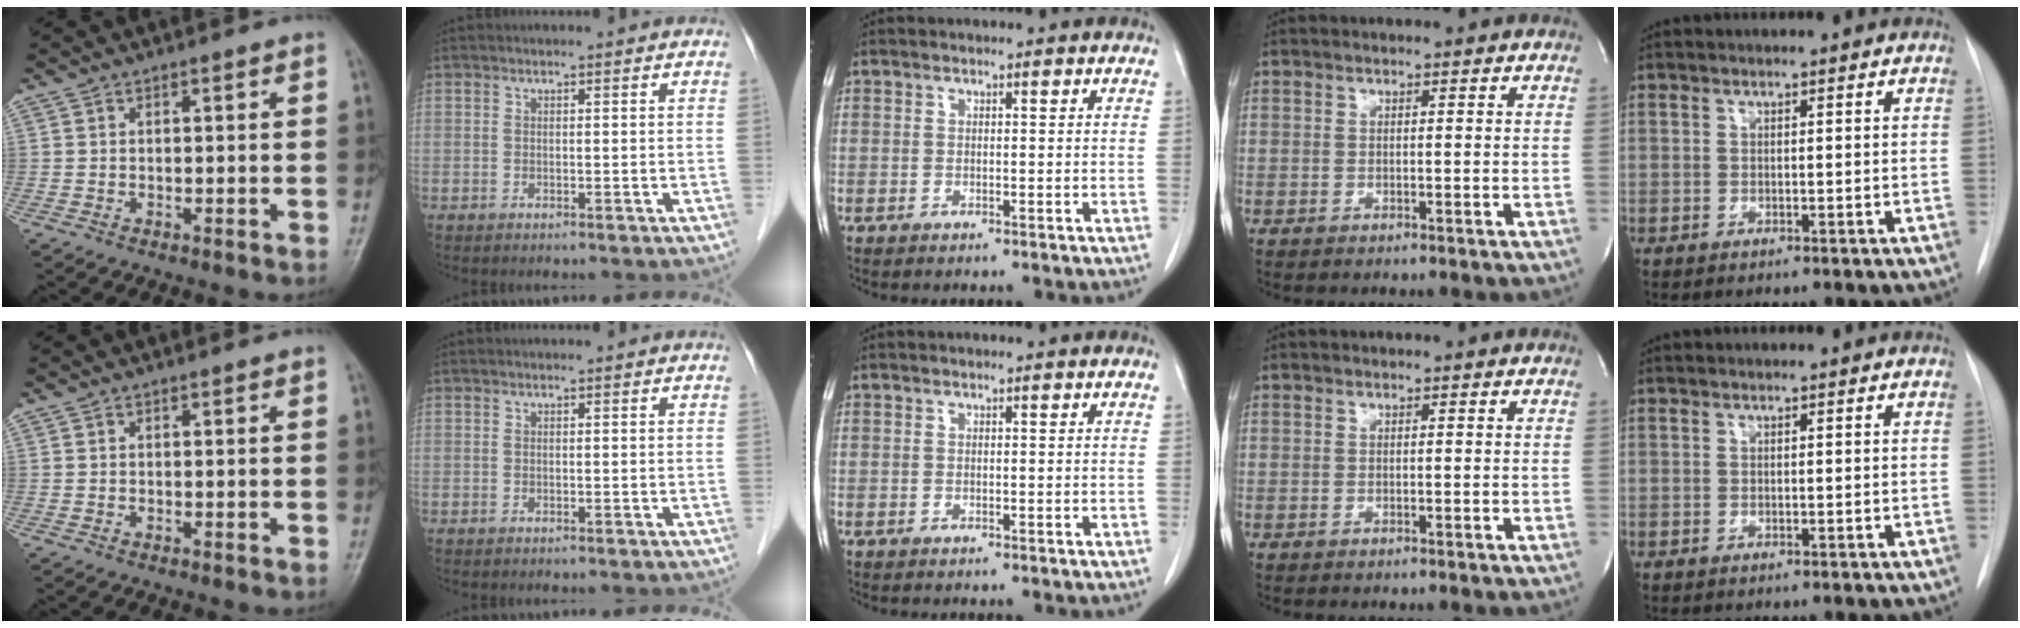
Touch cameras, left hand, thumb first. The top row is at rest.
{}